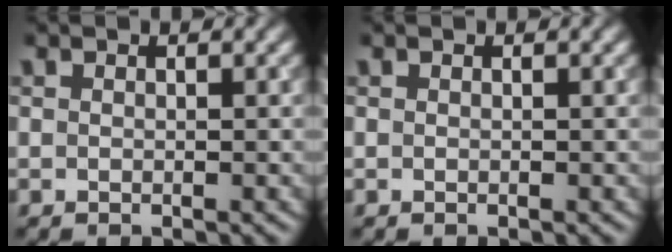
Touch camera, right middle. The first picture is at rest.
{"total": 0.0}